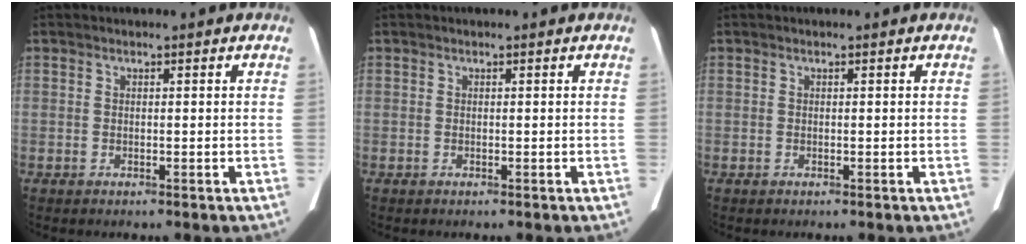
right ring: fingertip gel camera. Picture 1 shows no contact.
{"total": 0.0}
{"total": 0.0}